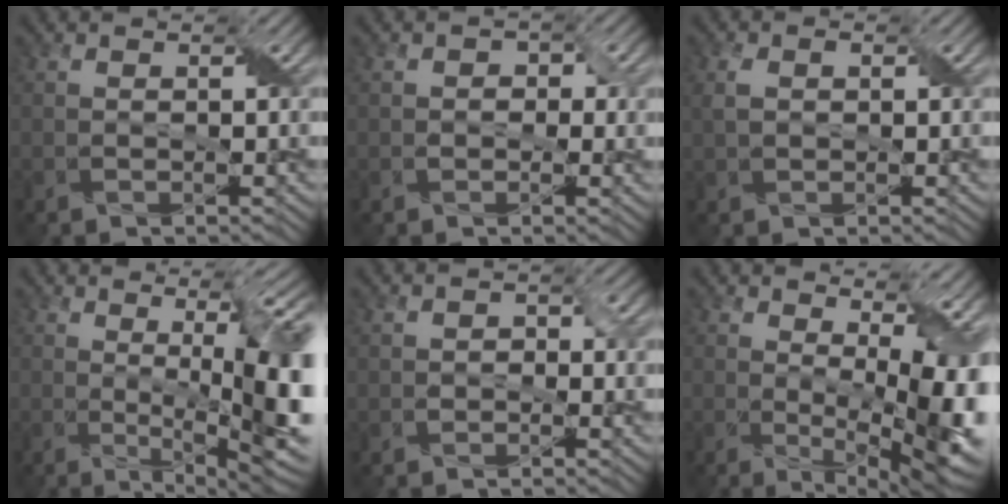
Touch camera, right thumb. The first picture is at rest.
{"total": 1.9, "force": [-0.1, 1.7, 0.9], "torque": [-0.013, 0.001, -0.004]}
{"total": 2.5, "force": [0.5, 1.6, 1.8], "torque": [-0.042, 0.004, 0.011]}
{"total": 12.6, "force": [0.1, 3.5, 12.2], "torque": [-0.165, -0.001, 0.006]}
{"total": 1.8, "force": [-0.3, 1.5, 1.1], "torque": [-0.019, -0.001, -0.006]}
{"total": 14.2, "force": [0.9, 6.3, 12.6], "torque": [-0.164, -0.010, 0.048]}